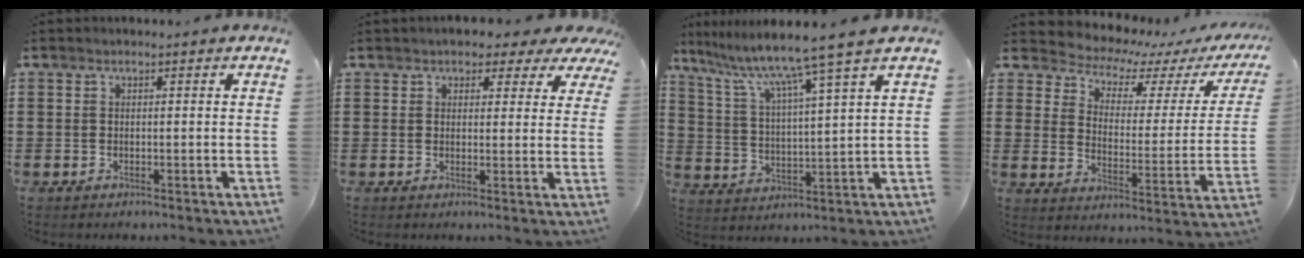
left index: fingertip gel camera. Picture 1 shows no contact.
{"total": 3.2, "force": [2.5, 1.5, 1.4], "torque": [-0.022, -0.010, 0.040]}
{"total": 9.0, "force": [7.1, -1.4, 5.4], "torque": [-0.132, -0.047, 0.111]}
{"total": 4.3, "force": [4.0, 1.4, 0.9], "torque": [-0.049, -0.039, 0.061]}